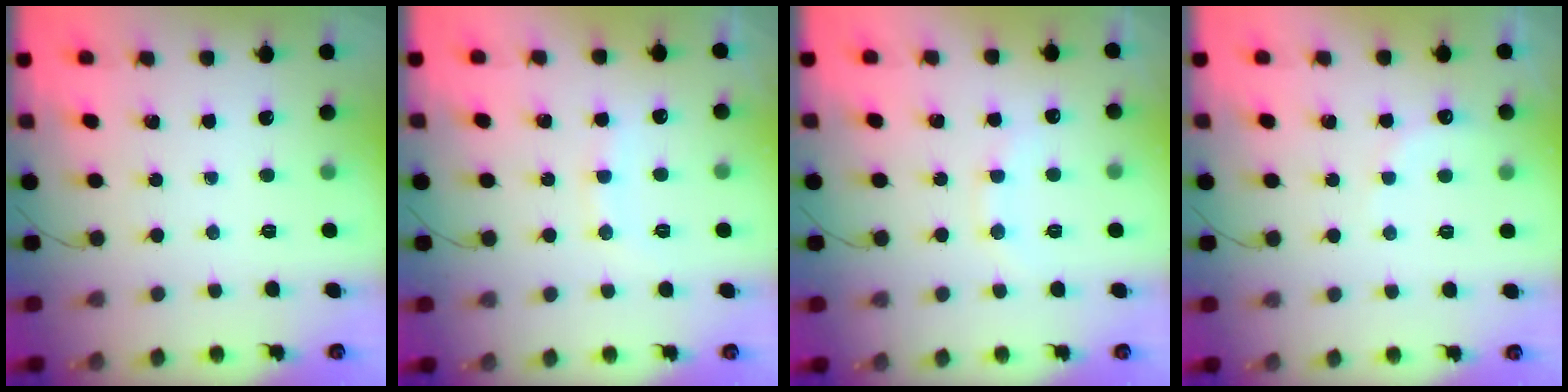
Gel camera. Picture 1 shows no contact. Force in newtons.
{"total": 8.0, "press": 7.9, "slide": 1.0}
{"total": 7.3, "press": 7.3, "slide": 0.6}
{"total": 8.4, "press": 8.2, "slide": 1.6}